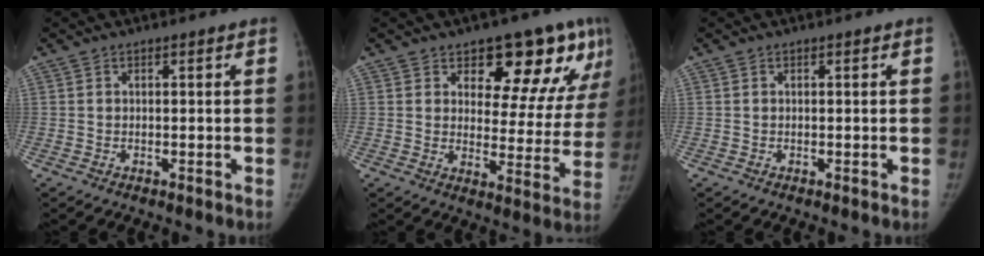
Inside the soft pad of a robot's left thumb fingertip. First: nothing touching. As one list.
[{"total": 17.1, "force": [10.3, 8.3, 10.9], "torque": [-0.073, -0.053, 0.128]}, {"total": 0.0}]